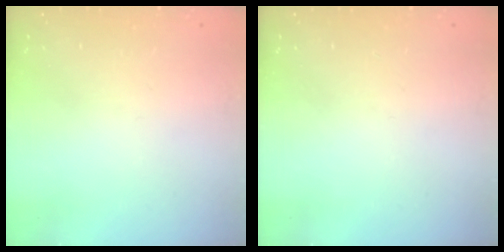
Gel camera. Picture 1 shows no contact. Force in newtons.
{"total": 0.0}